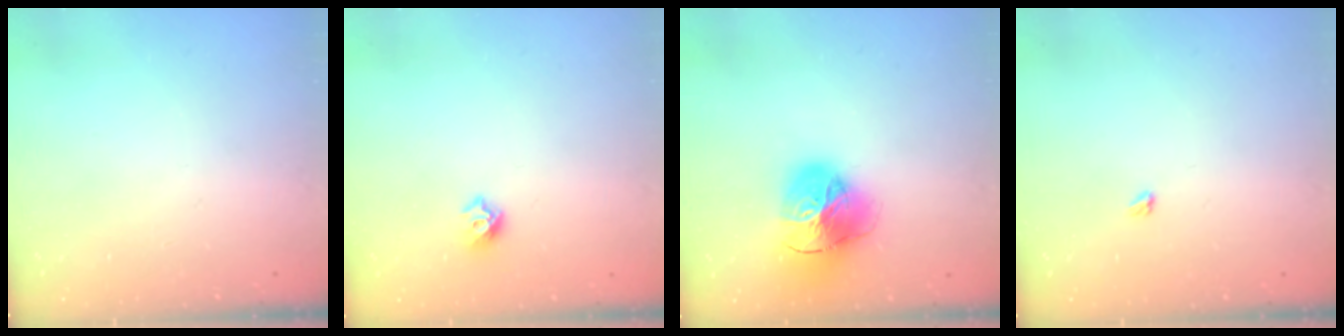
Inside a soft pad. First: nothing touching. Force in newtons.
{"total": 5.4, "press": 5.3, "slide": 1.0}
{"total": 19.8, "press": 19.6, "slide": 2.3}
{"total": 2.4, "press": 2.4, "slide": 0.4}